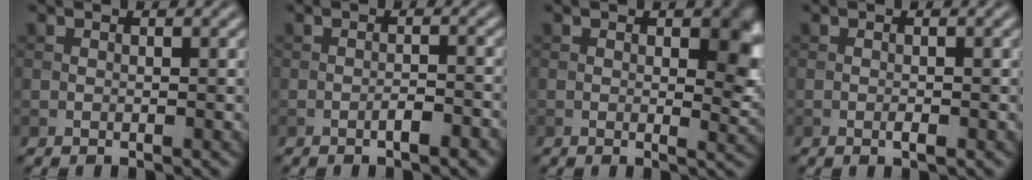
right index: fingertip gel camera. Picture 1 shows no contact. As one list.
[{"total": 2.1, "force": [-1.1, 0.4, 1.7], "torque": [-0.028, 0.005, -0.018]}, {"total": 4.1, "force": [0.8, 2.1, 3.4], "torque": [-0.033, -0.005, 0.011]}, {"total": 0.9, "force": [-0.3, 0.2, 0.8], "torque": [-0.015, -0.001, -0.005]}]